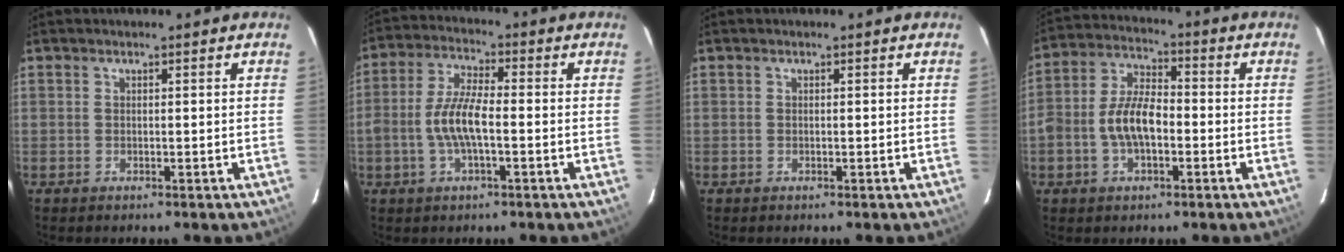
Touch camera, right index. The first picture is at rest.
{"total": 8.0, "force": [-1.8, 2.5, 7.3], "torque": [-0.153, 0.008, -0.037]}
{"total": 0.0}
{"total": 9.0, "force": [-2.3, 4.8, 7.3], "torque": [-0.151, 0.016, -0.042]}